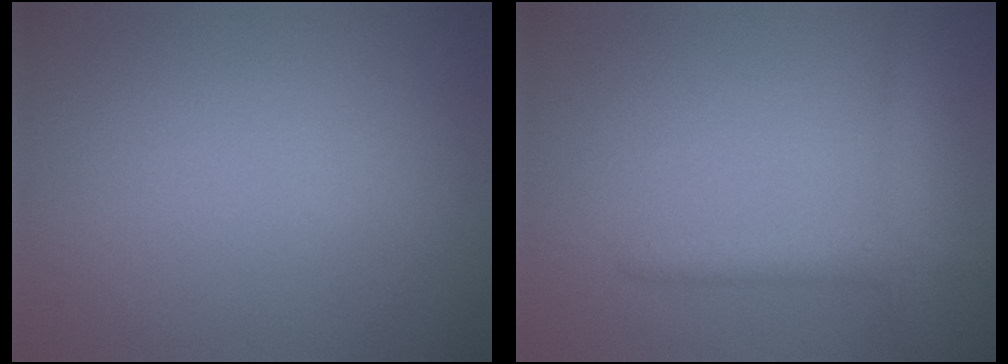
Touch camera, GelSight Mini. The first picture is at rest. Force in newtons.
{"total": 2.3, "press": 2.3, "slide": 0.1}